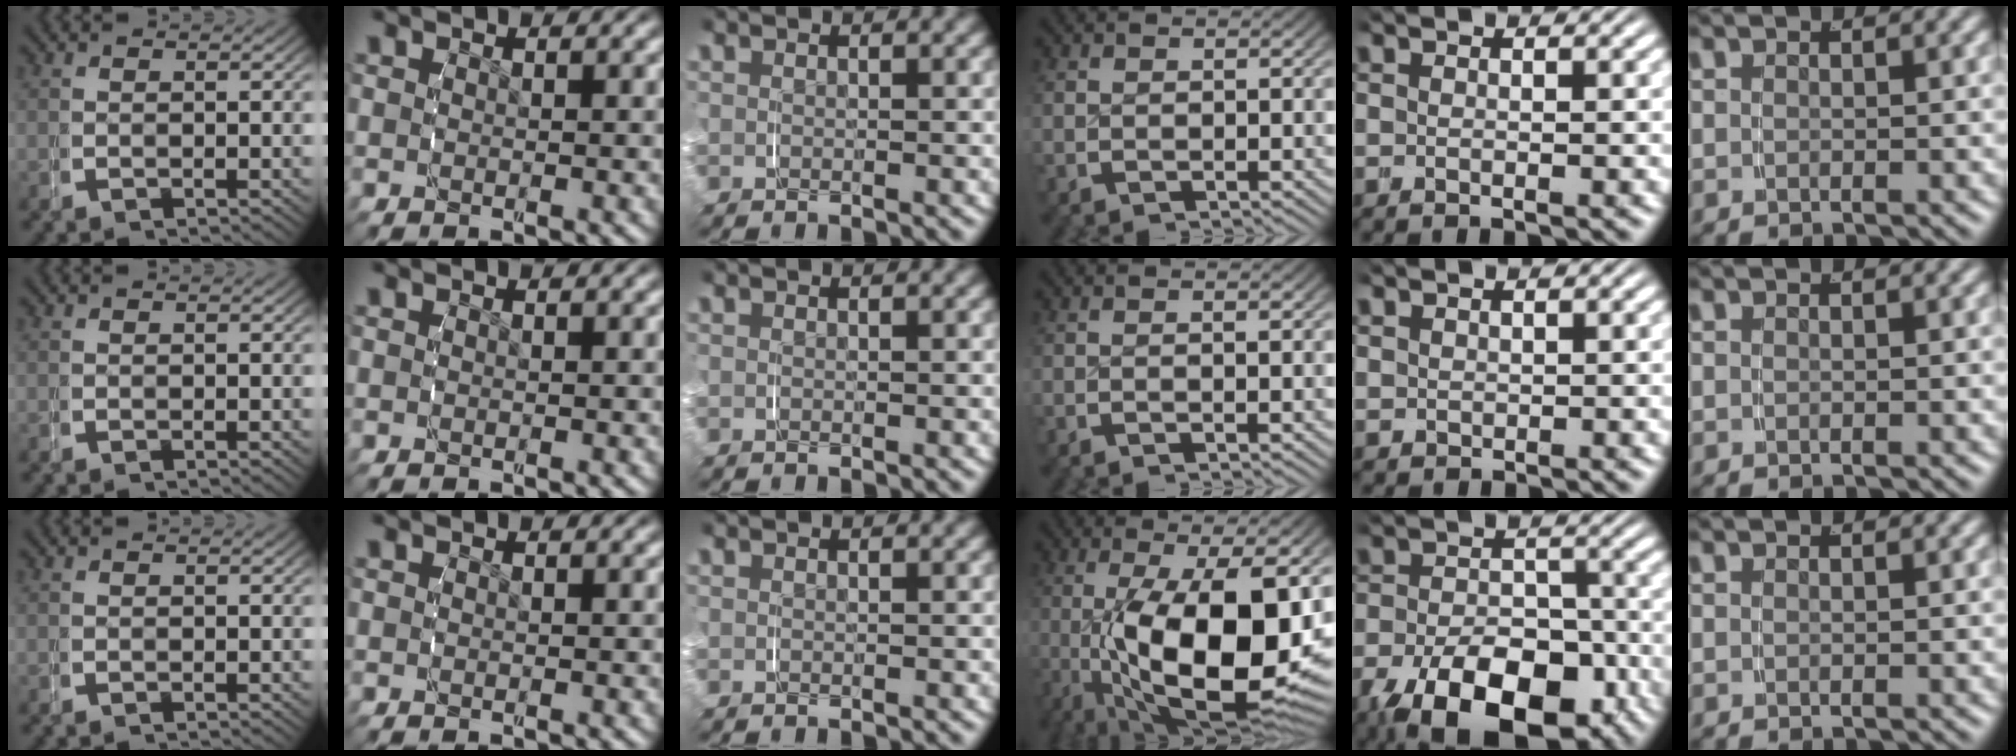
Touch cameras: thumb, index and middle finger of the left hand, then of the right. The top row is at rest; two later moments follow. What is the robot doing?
{"motion": "grasp_and_lifting", "object": "key"}